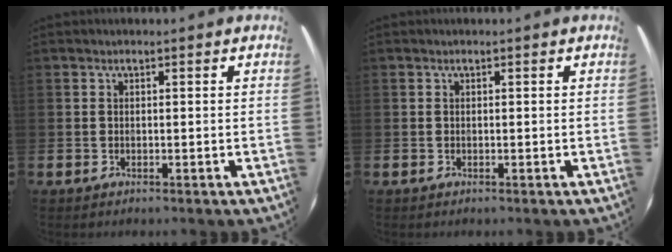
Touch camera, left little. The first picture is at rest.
{"total": 0.0}